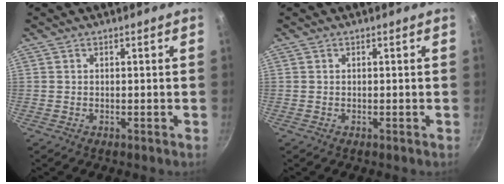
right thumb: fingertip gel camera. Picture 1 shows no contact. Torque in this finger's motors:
{"motor_torque": [-0.06, 0.04, 0.01, 0.01, 0.00]}